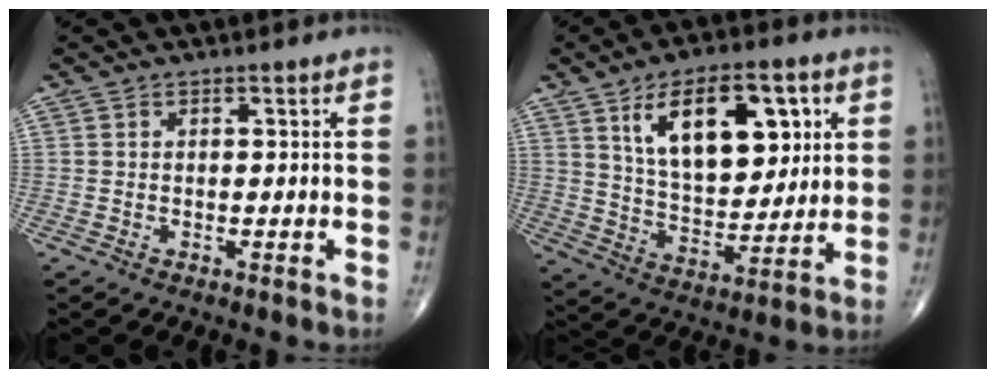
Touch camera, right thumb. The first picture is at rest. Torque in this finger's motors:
{"motor_torque": [-1.12, 1.85, 0.93, 0.83, 0.12]}